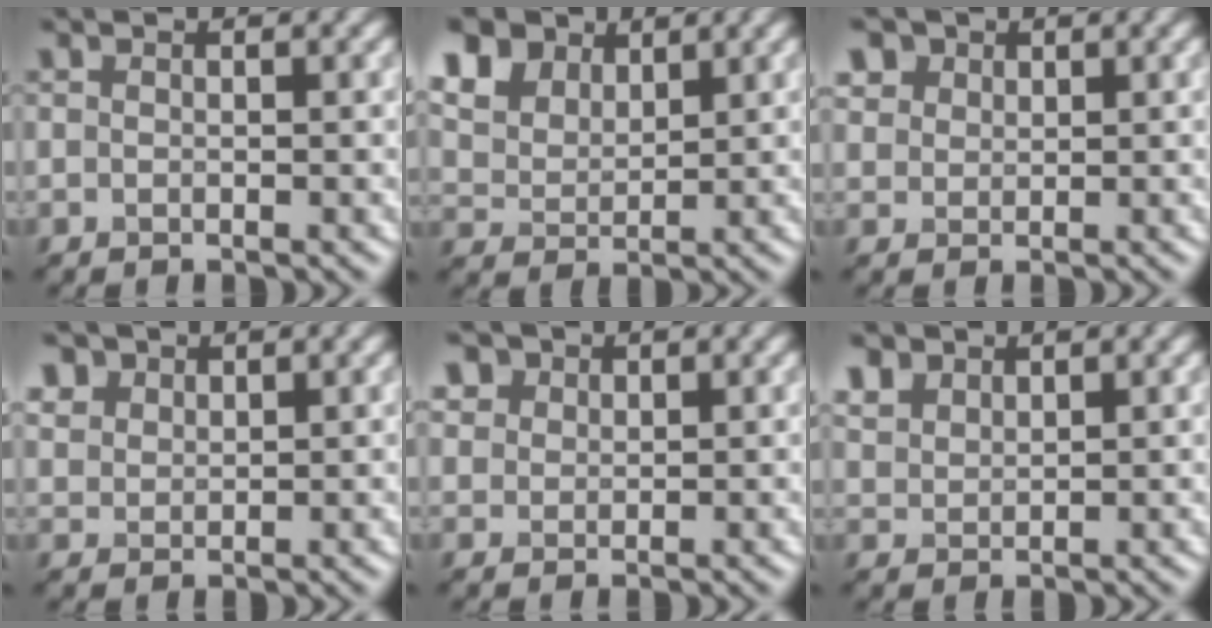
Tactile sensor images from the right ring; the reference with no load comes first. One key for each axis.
{"total": 7.6, "fx": 5.6, "fy": 4.4, "fz": 2.7, "tx": -0.139, "ty": 0.018, "tz": 0.135}
{"total": 1.7, "fx": 1.5, "fy": 0.9, "fz": -0.3, "tx": -0.029, "ty": 0.004, "tz": 0.052}
{"total": 1.5, "fx": 1.2, "fy": 0.4, "fz": -0.8, "tx": -0.019, "ty": -0.001, "tz": 0.059}
{"total": 1.5, "fx": 1.3, "fy": 0.7, "fz": -0.5, "tx": -0.022, "ty": 0.001, "tz": 0.047}
{"total": 1.5, "fx": 1.4, "fy": 0.2, "fz": -0.7, "tx": -0.021, "ty": 0.007, "tz": 0.063}